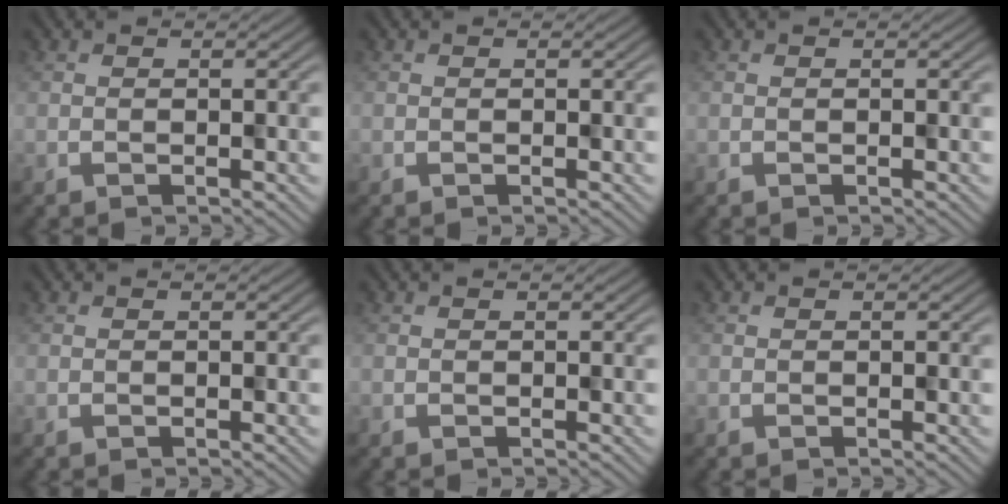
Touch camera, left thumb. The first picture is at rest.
{"total": 0.0}
{"total": 0.0}
{"total": 0.0}
{"total": 0.0}
{"total": 0.0}